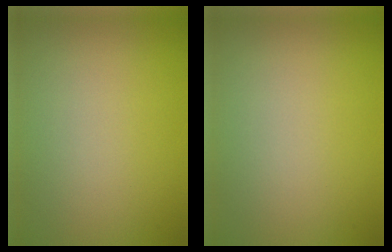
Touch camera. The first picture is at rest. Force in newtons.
{"total": 0.0}